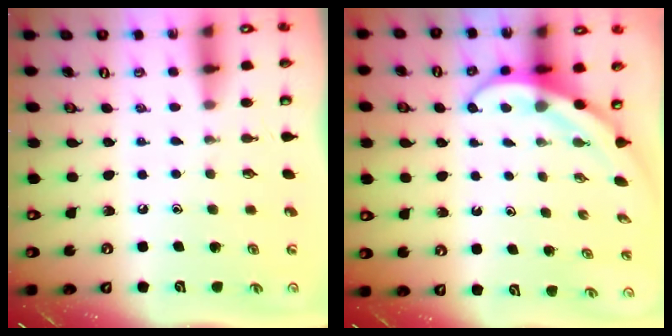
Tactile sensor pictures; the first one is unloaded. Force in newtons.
{"total": 4.0, "press": 4.0, "slide": 0.3}